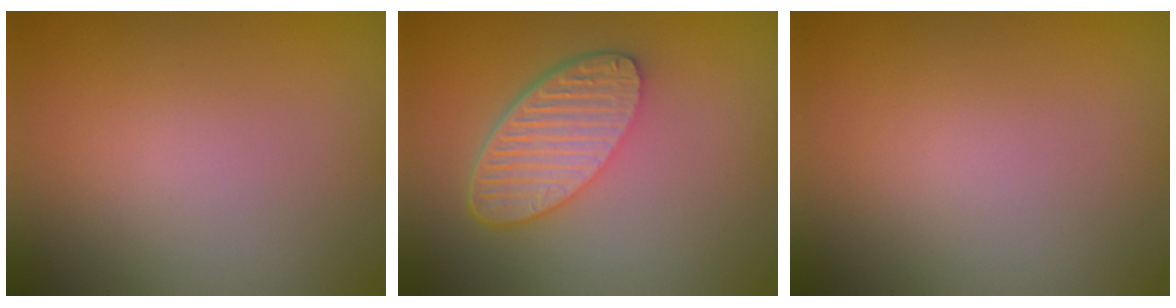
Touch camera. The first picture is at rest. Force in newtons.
{"total": 5.8, "press": 4.3, "slide": 3.9}
{"total": 0.0}